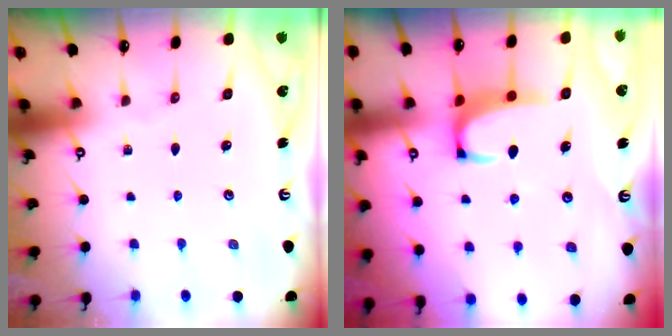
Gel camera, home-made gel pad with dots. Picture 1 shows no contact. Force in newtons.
{"total": 2.9, "press": 2.8, "slide": 0.7}